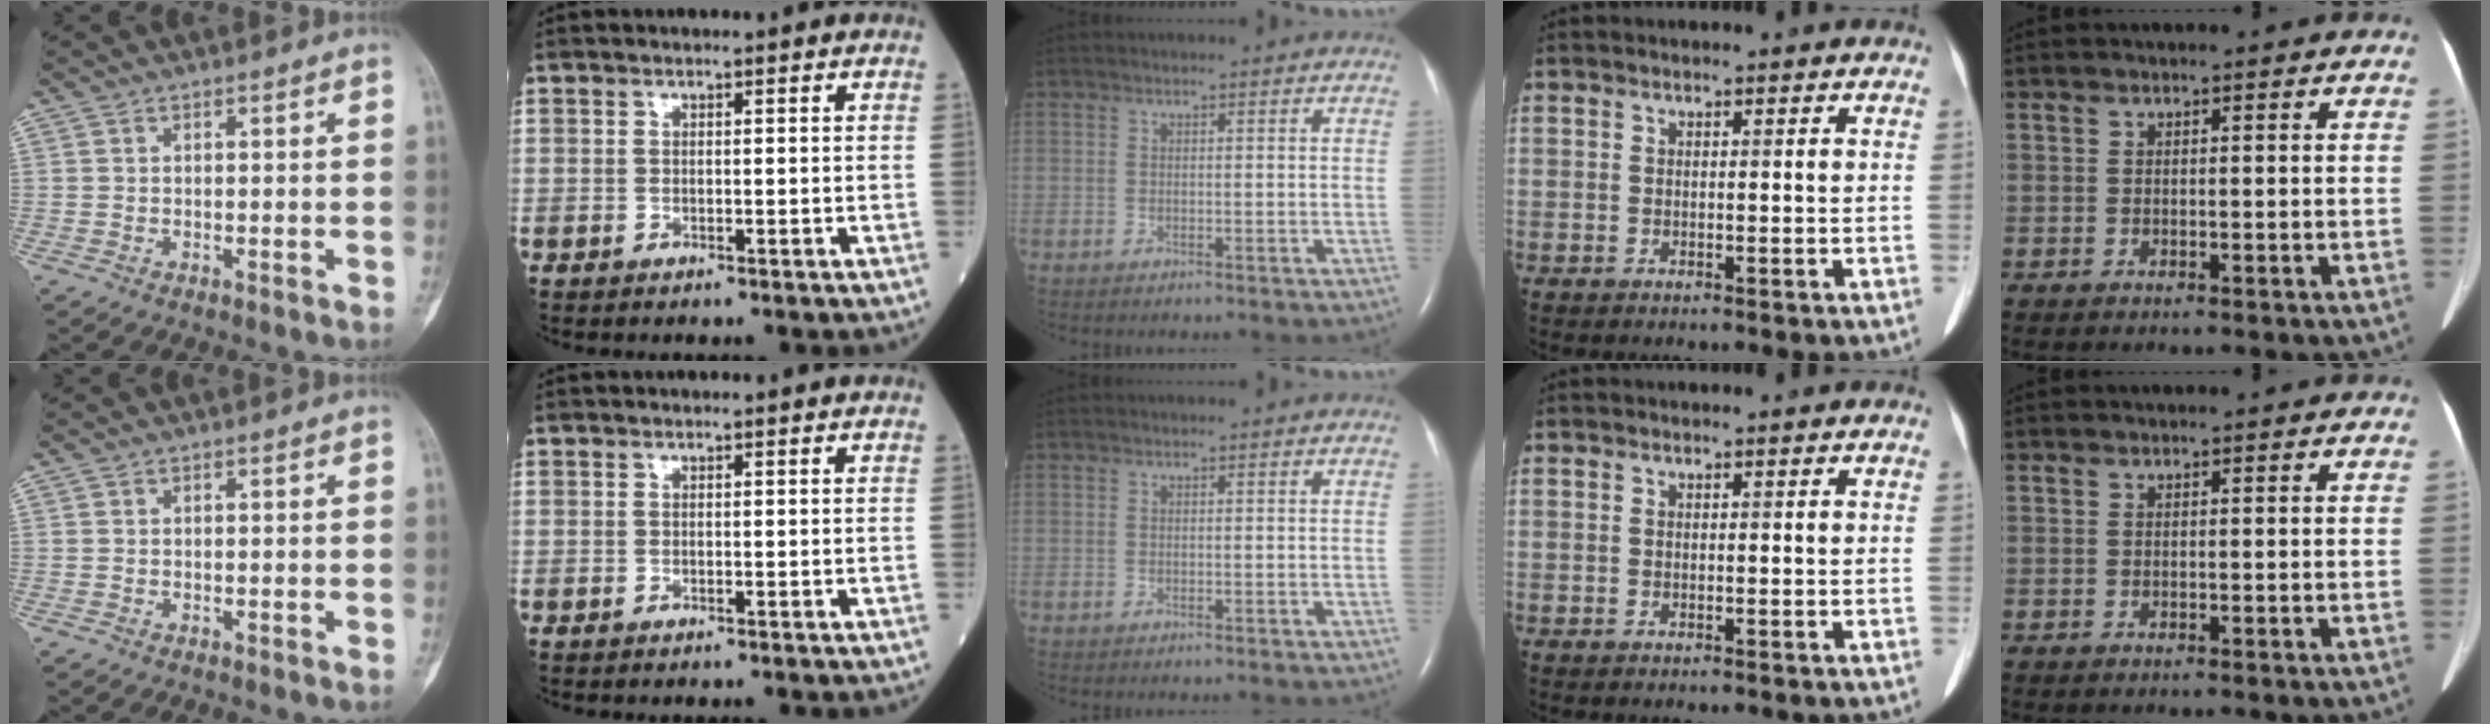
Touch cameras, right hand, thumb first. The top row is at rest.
{}